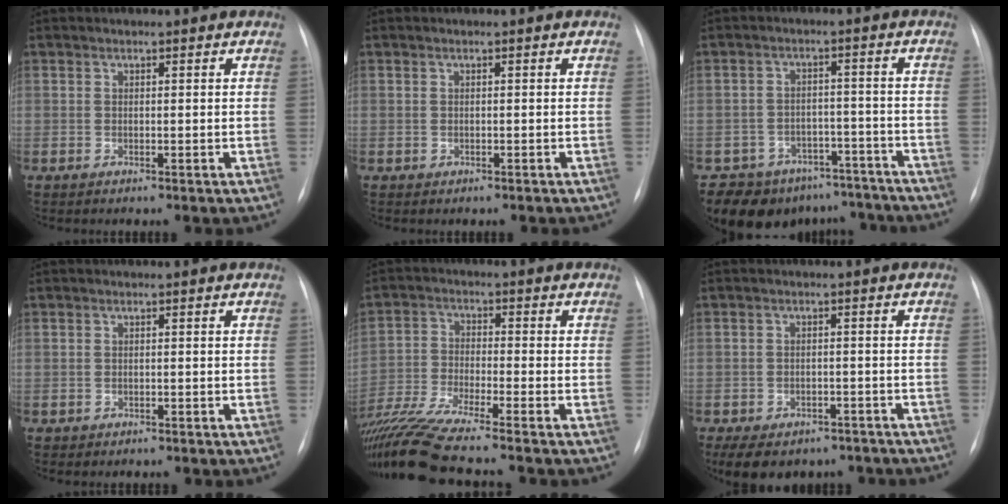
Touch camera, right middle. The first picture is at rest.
{"total": 0.0}
{"total": 12.6, "force": [-10.5, 6.8, 1.6], "torque": [-0.011, 0.031, -0.126]}
{"total": 0.0}
{"total": 12.8, "force": [-11.0, -1.6, 6.4], "torque": [-0.120, -0.025, -0.195]}
{"total": 12.7, "force": [-9.3, 7.1, 4.8], "torque": [-0.101, 0.001, -0.107]}